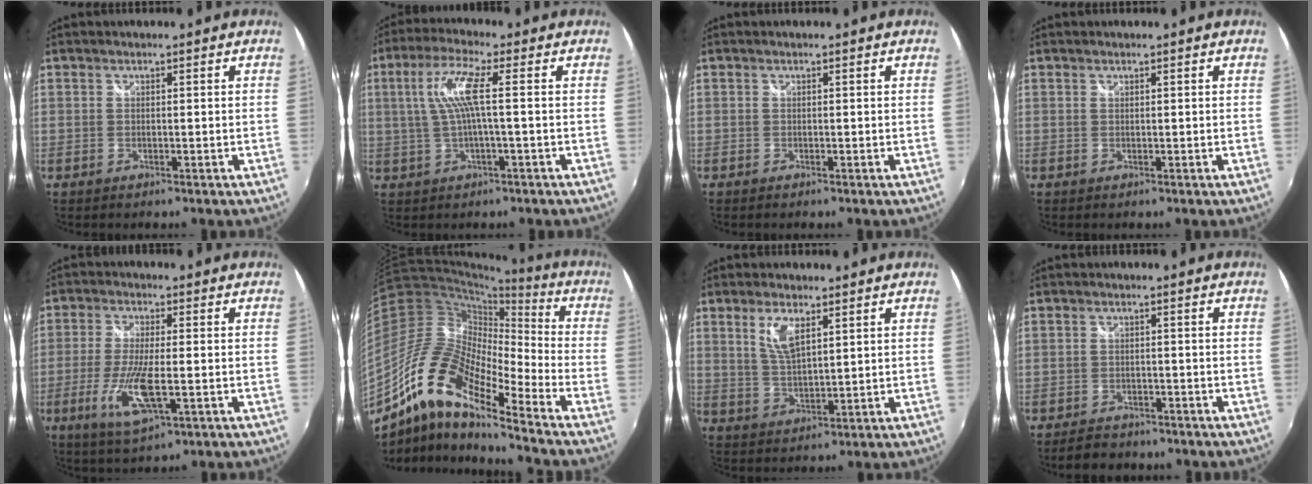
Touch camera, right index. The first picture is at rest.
{"total": 7.1, "force": [0.8, 0.1, 7.0], "torque": [-0.138, 0.003, 0.023]}
{"total": 0.0}
{"total": 0.0}
{"total": 10.1, "force": [-2.9, 2.5, 9.3], "torque": [-0.193, -0.018, -0.055]}
{"total": 16.6, "force": [-10.6, 4.3, 12.1], "torque": [-0.212, 0.002, -0.222]}
{"total": 5.9, "force": [2.8, 2.1, 4.7], "torque": [-0.090, -0.002, 0.059]}
{"total": 4.7, "force": [-4.0, 2.3, 1.0], "torque": [-0.035, 0.002, -0.062]}